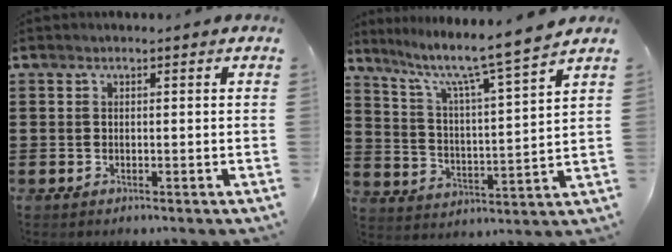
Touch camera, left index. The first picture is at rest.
{"total": 7.1, "force": [5.8, -0.4, 4.1], "torque": [-0.104, -0.044, 0.086]}